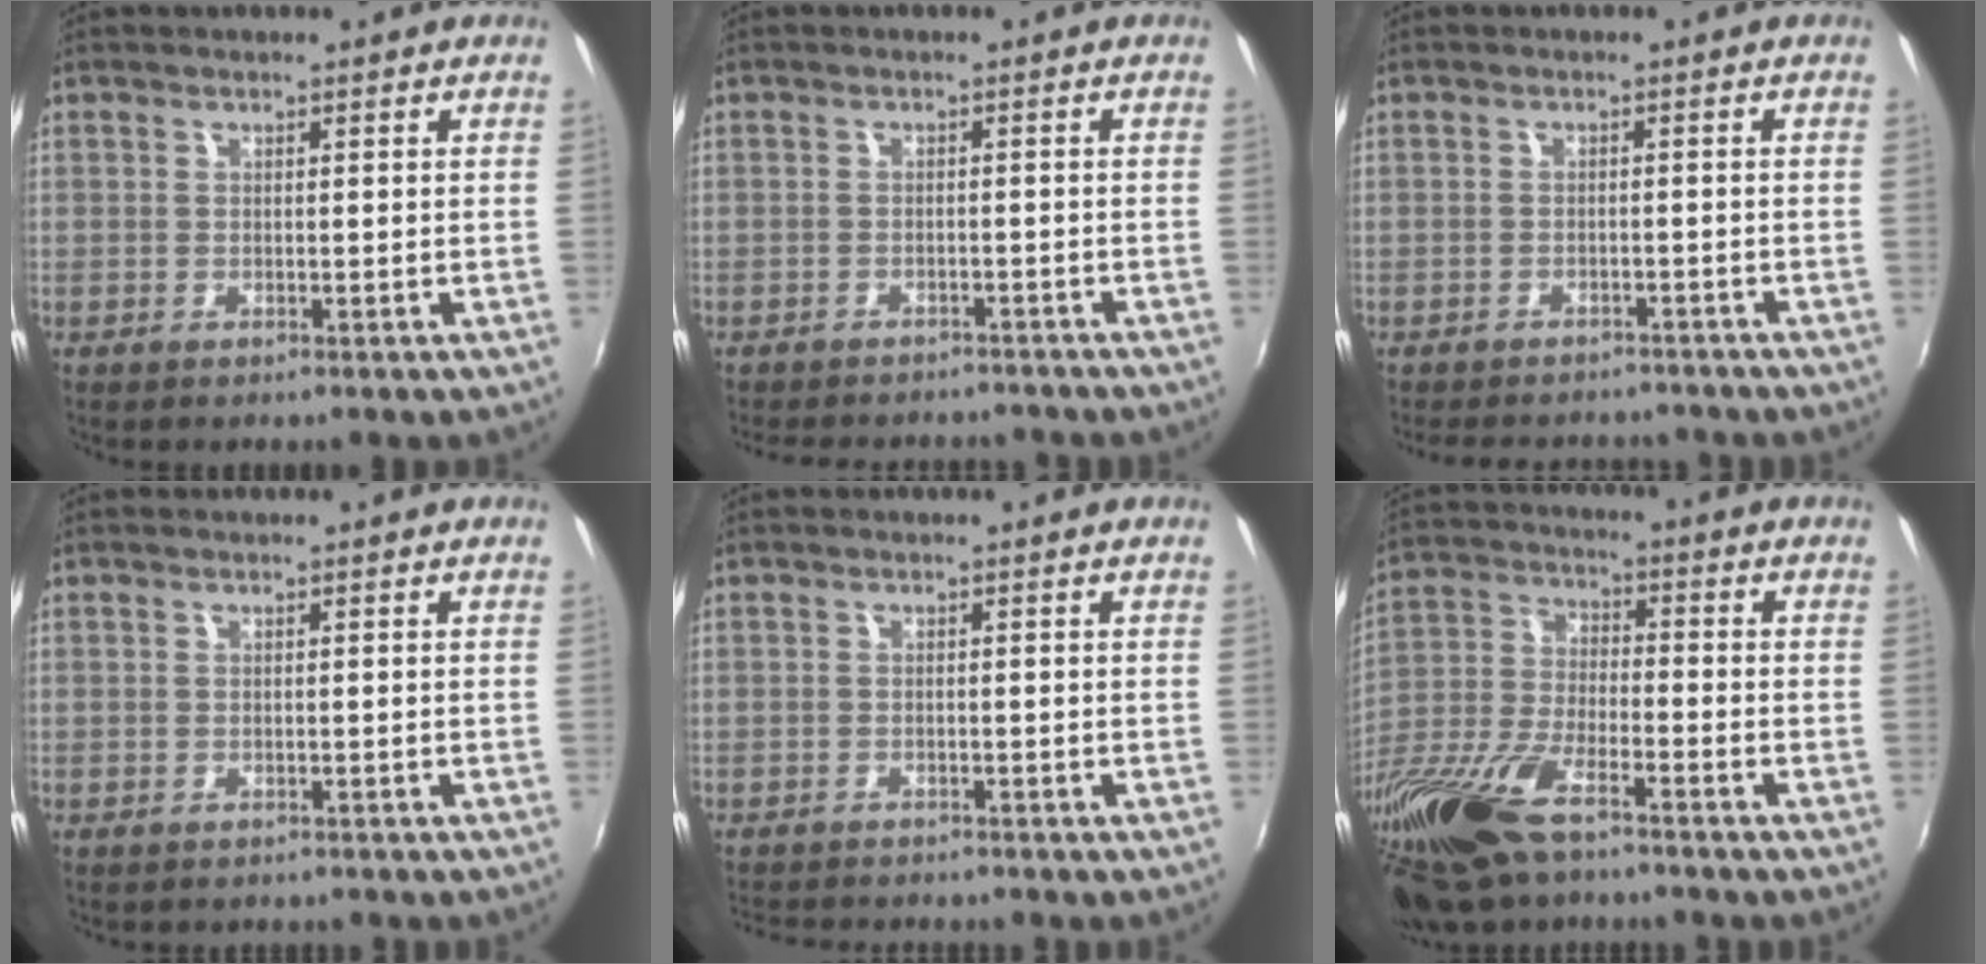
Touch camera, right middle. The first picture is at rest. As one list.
[{"total": 9.6, "force": [-8.5, 3.0, 3.2], "torque": [-0.076, -0.014, -0.118]}, {"total": 9.8, "force": [-8.6, 3.4, 3.2], "torque": [-0.075, -0.010, -0.118]}, {"total": 1.0, "force": [-0.9, 0.5, 0.2], "torque": [-0.009, -0.003, -0.011]}, {"total": 4.9, "force": [-4.6, 0.9, 1.2], "torque": [-0.037, -0.015, -0.075]}, {"total": 21.9, "force": [-15.5, 7.3, 13.6], "torque": [-0.307, -0.047, -0.293]}]